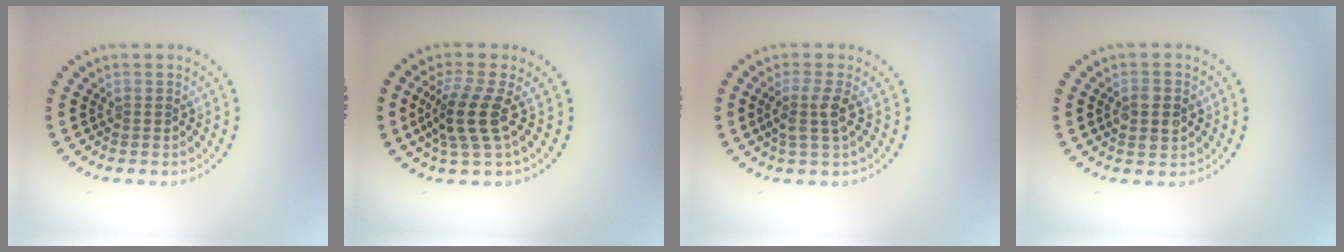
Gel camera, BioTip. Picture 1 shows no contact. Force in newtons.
{"total": 3.7, "press": 2.8, "slide": 2.3}
{"total": 2.4, "press": 2.0, "slide": 1.3}
{"total": 2.7, "press": 2.7, "slide": 0.2}